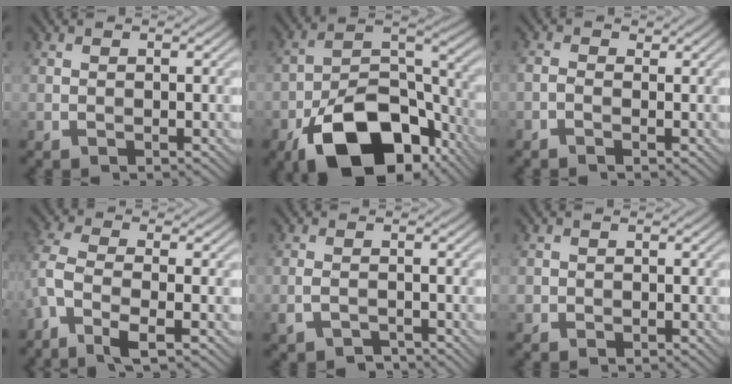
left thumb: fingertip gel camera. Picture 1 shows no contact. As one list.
[{"total": 16.6, "force": [-9.5, 8.7, 10.4], "torque": [-0.182, -0.024, -0.172]}, {"total": 1.2, "force": [-0.7, 0.6, 0.8], "torque": [-0.024, 0.003, -0.019]}, {"total": 5.8, "force": [-3.0, 1.7, 4.7], "torque": [-0.110, 0.002, -0.073]}, {"total": 2.7, "force": [-1.8, 1.2, 1.6], "torque": [-0.041, -0.005, -0.035]}, {"total": 0.9, "force": [-0.1, 0.9, 0.1], "torque": [0.000, -0.005, -0.005]}]